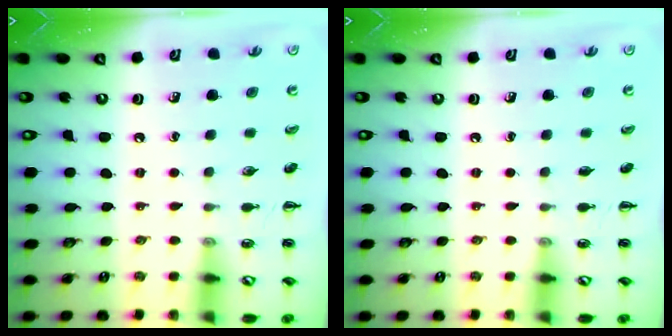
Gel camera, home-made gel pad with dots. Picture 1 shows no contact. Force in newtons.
{"total": 0.0}